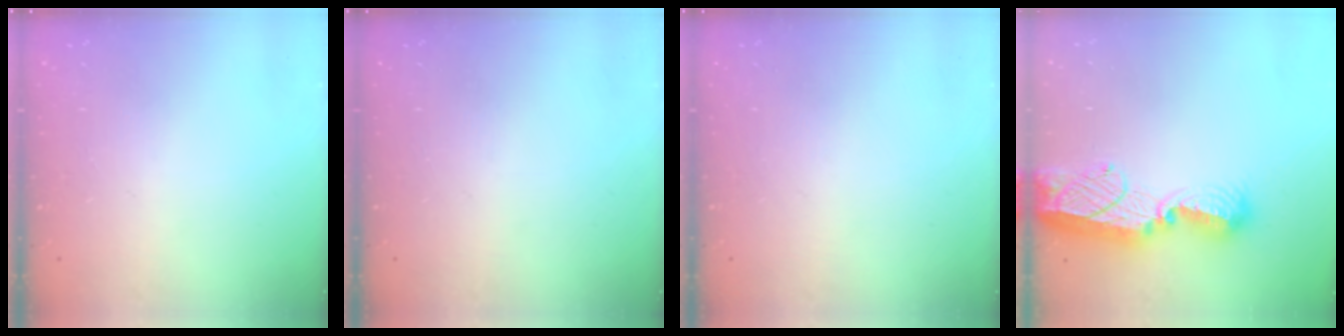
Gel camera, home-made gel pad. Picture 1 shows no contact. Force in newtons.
{"total": 0.0}
{"total": 0.0}
{"total": 14.7, "press": 14.7, "slide": 1.1}